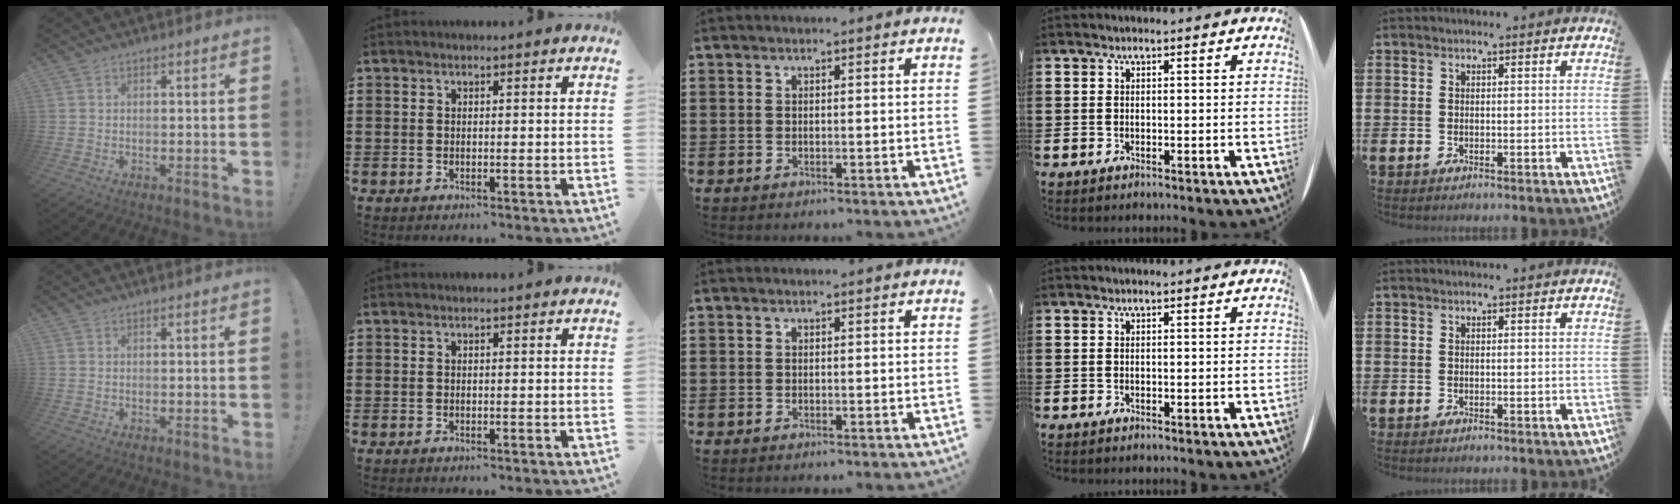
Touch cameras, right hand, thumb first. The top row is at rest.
{}